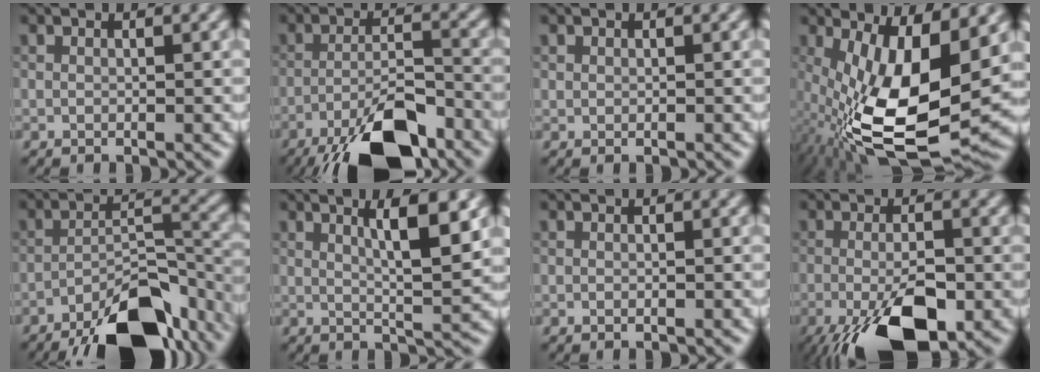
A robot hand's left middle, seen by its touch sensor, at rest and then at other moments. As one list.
[{"total": 9.1, "force": [-6.3, 2.0, 6.2], "torque": [-0.115, -0.004, -0.101]}, {"total": 0.5, "force": [-0.1, -0.3, -0.4], "torque": [-0.002, -0.001, 0.009]}, {"total": 15.1, "force": [-1.9, 6.1, 13.7], "torque": [-0.261, -0.025, -0.012]}, {"total": 11.2, "force": [-8.6, 2.9, 6.5], "torque": [-0.115, 0.000, -0.133]}, {"total": 4.8, "force": [1.4, 0.6, 4.5], "torque": [-0.068, -0.003, 0.036]}, {"total": 0.5, "force": [-0.5, -0.2, -0.1], "torque": [-0.001, 0.000, -0.001]}, {"total": 9.2, "force": [-4.6, 2.5, 7.6], "torque": [-0.143, -0.013, -0.063]}]